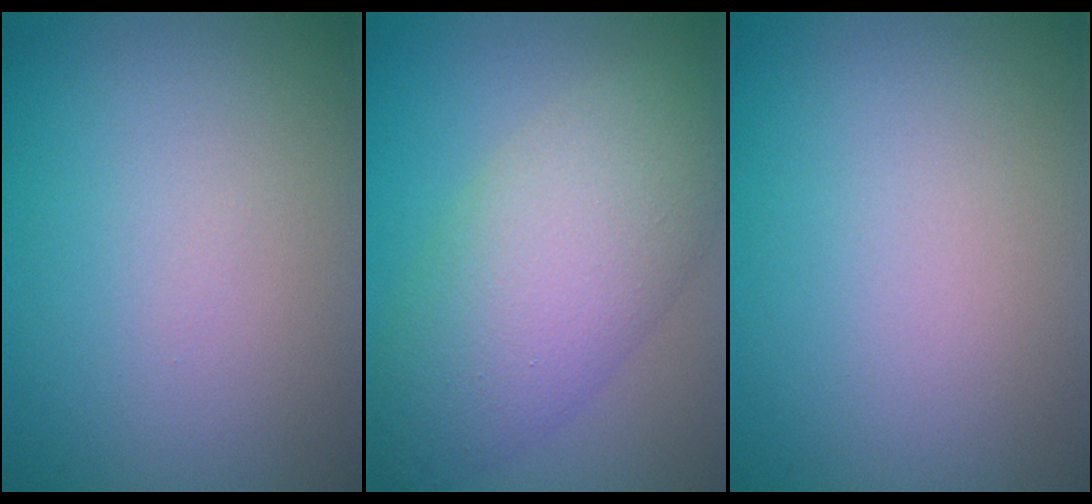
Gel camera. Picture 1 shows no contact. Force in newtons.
{"total": 7.8, "press": 7.8, "slide": 0.4}
{"total": 0.0}